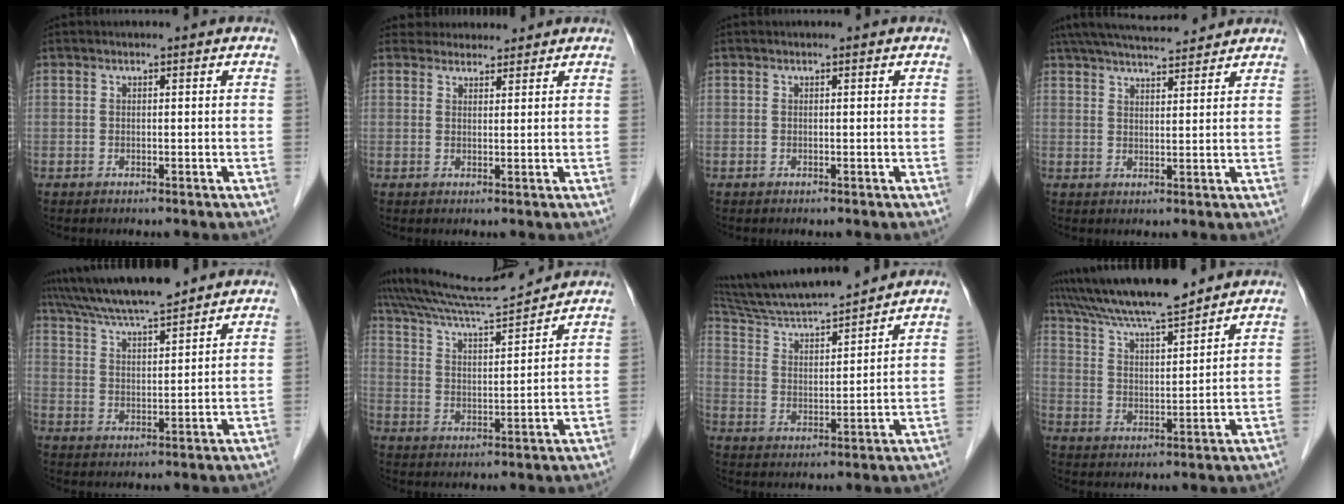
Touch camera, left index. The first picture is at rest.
{"total": 4.3, "force": [4.1, 1.5, 0.1], "torque": [0.003, 0.017, 0.057]}
{"total": 0.0}
{"total": 12.7, "force": [11.4, 1.7, 5.2], "torque": [-0.093, 0.032, 0.175]}
{"total": 11.9, "force": [10.6, 0.8, 5.5], "torque": [-0.099, 0.020, 0.179]}
{"total": 11.5, "force": [11.1, -1.1, 3.0], "torque": [-0.065, 0.007, 0.190]}
{"total": 15.1, "force": [13.8, 0.4, 6.0], "torque": [-0.112, 0.004, 0.237]}
{"total": 13.4, "force": [11.9, 0.7, 6.1], "torque": [-0.111, 0.014, 0.205]}